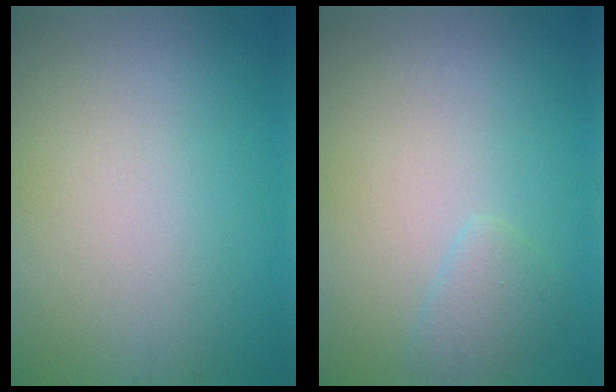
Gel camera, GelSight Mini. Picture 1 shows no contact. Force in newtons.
{"total": 1.5, "press": 1.5, "slide": 0.1}